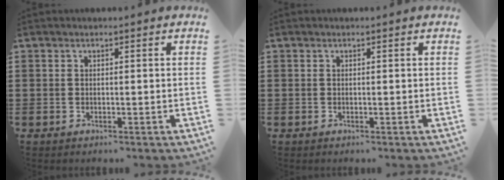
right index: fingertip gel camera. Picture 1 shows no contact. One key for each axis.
{"total": 0.0}